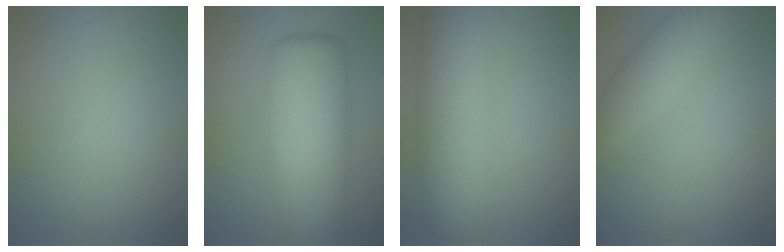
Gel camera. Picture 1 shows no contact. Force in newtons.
{"total": 10.6, "press": 10.6, "slide": 0.6}
{"total": 8.8, "press": 8.8, "slide": 0.2}
{"total": 3.6, "press": 3.6, "slide": 0.0}